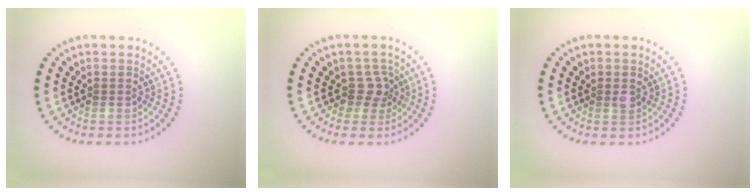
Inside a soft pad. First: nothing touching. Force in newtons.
{"total": 2.0, "press": 1.4, "slide": 1.4}
{"total": 0.8, "press": 0.7, "slide": 0.3}